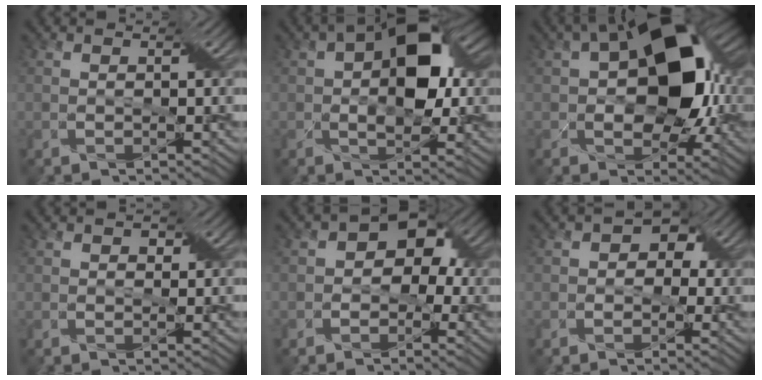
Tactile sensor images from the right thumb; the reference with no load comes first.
{"total": 9.8, "force": [1.2, 5.3, 8.1], "torque": [-0.133, 0.013, 0.010]}
{"total": 15.0, "force": [2.1, 9.1, 11.6], "torque": [-0.177, 0.013, 0.031]}
{"total": 0.8, "force": [0.3, 0.7, 0.3], "torque": [-0.006, -0.002, 0.004]}
{"total": 6.0, "force": [-0.3, 4.6, 3.9], "torque": [-0.031, 0.013, -0.024]}
{"total": 4.2, "force": [0.5, 3.5, 2.3], "torque": [-0.012, 0.013, -0.013]}